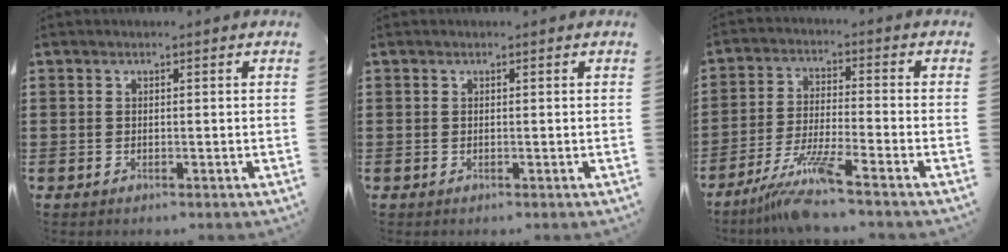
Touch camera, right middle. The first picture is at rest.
{"total": 0.0}
{"total": 7.7, "force": [-6.2, -0.2, 4.7], "torque": [-0.098, -0.017, -0.120]}